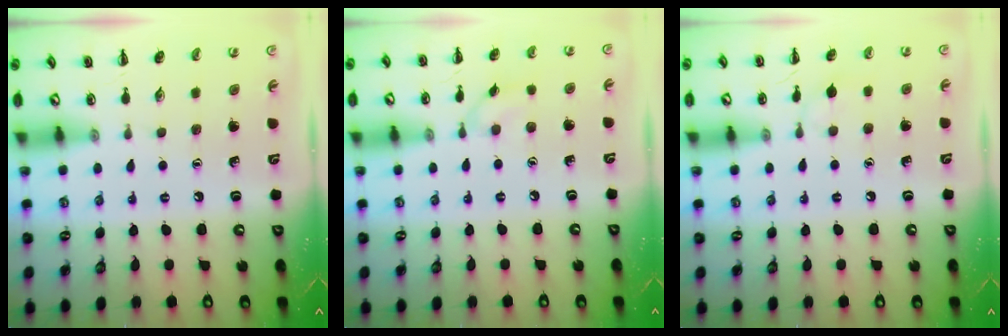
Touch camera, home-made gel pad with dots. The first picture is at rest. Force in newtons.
{"total": 3.8, "press": 3.6, "slide": 1.1}
{"total": 5.9, "press": 5.6, "slide": 1.9}